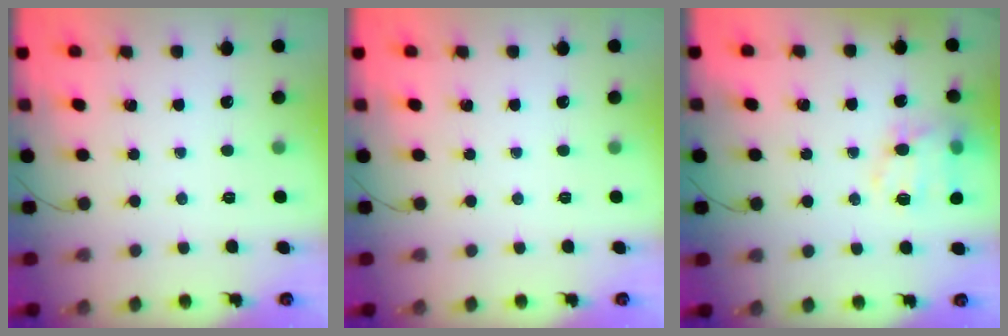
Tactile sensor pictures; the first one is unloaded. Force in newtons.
{"total": 0.0}
{"total": 15.1, "press": 14.9, "slide": 2.7}